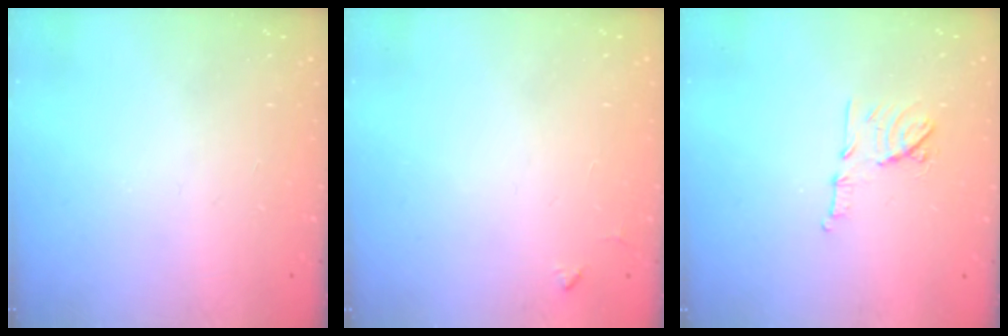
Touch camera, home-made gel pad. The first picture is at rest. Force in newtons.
{"total": 3.5, "press": 3.5, "slide": 0.5}
{"total": 9.5, "press": 9.5, "slide": 0.8}